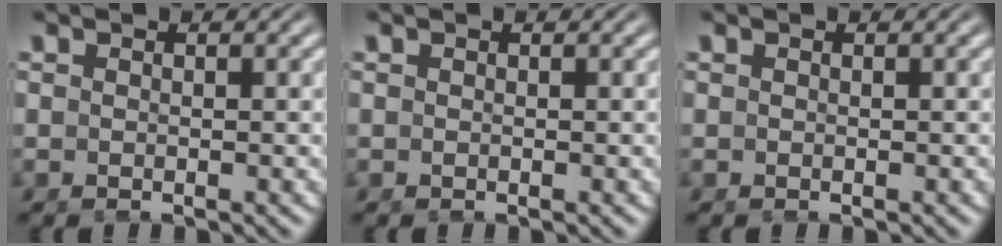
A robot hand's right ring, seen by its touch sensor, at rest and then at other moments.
{"total": 0.0}
{"total": 0.0}